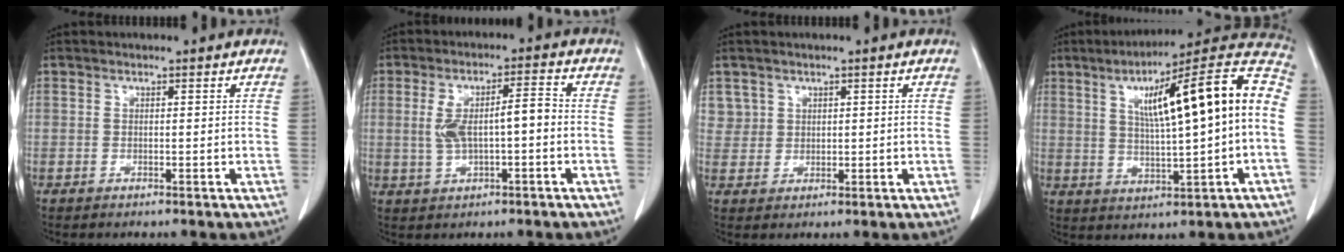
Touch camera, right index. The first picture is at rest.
{"total": 7.1, "force": [-0.1, 2.0, 6.8], "torque": [-0.131, 0.024, 0.005]}
{"total": 3.0, "force": [1.7, 2.4, -0.3], "torque": [0.024, 0.005, 0.030]}
{"total": 20.1, "force": [2.7, 1.9, 19.8], "torque": [-0.279, 0.043, 0.036]}